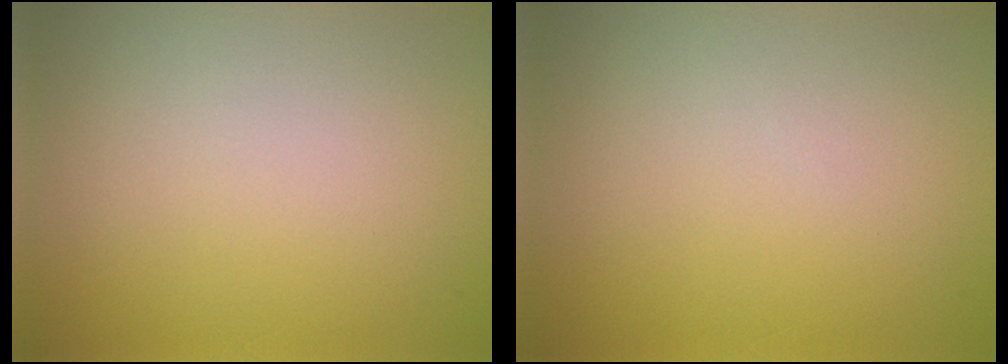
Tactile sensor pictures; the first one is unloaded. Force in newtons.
{"total": 0.0}